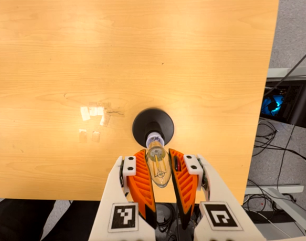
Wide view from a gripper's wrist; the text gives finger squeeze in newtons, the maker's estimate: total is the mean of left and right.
{"total": 20.7, "left": 24.2, "right": 17.2}